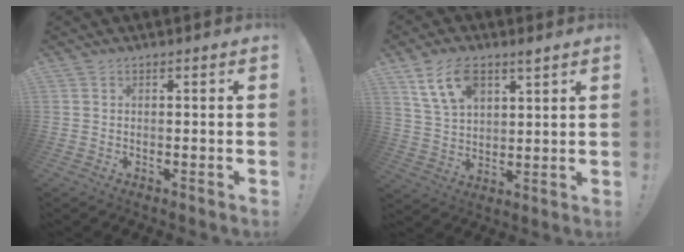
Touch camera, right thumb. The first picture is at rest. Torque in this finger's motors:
{"motor_torque": [0.14, 0.22, 0.49, 0.50, 0.23]}